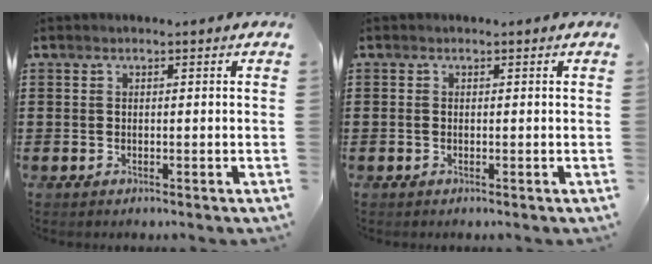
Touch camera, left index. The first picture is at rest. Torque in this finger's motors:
{"motor_torque": [-0.47, 0.67, -0.03, -0.01]}